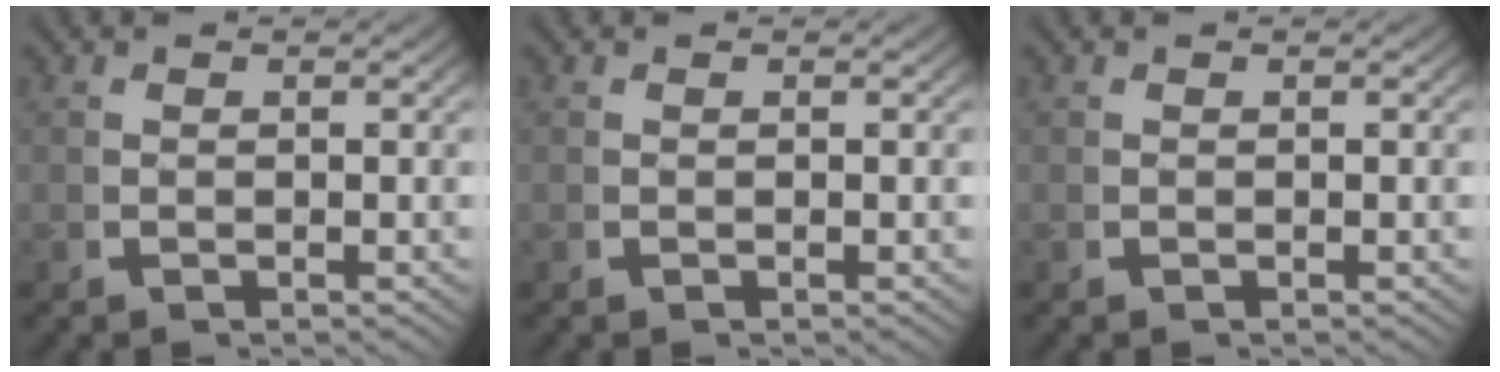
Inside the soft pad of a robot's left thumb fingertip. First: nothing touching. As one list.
[{"total": 0.0}, {"total": 0.0}]